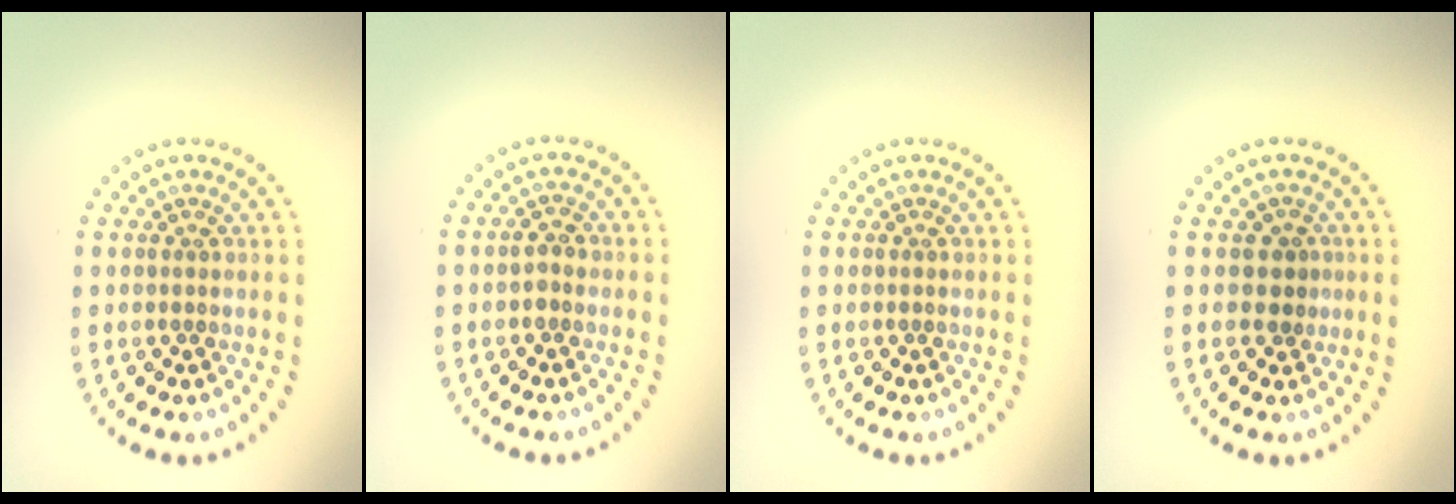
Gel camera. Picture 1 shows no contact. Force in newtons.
{"total": 1.2, "press": 1.2, "slide": 0.0}
{"total": 0.0}
{"total": 1.7, "press": 1.4, "slide": 0.9}